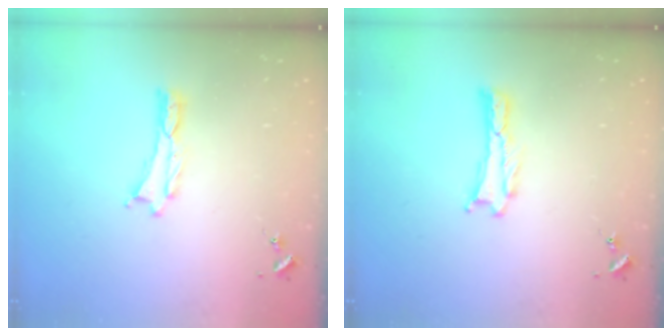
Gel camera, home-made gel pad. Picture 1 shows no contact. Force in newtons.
{"total": 0.0}